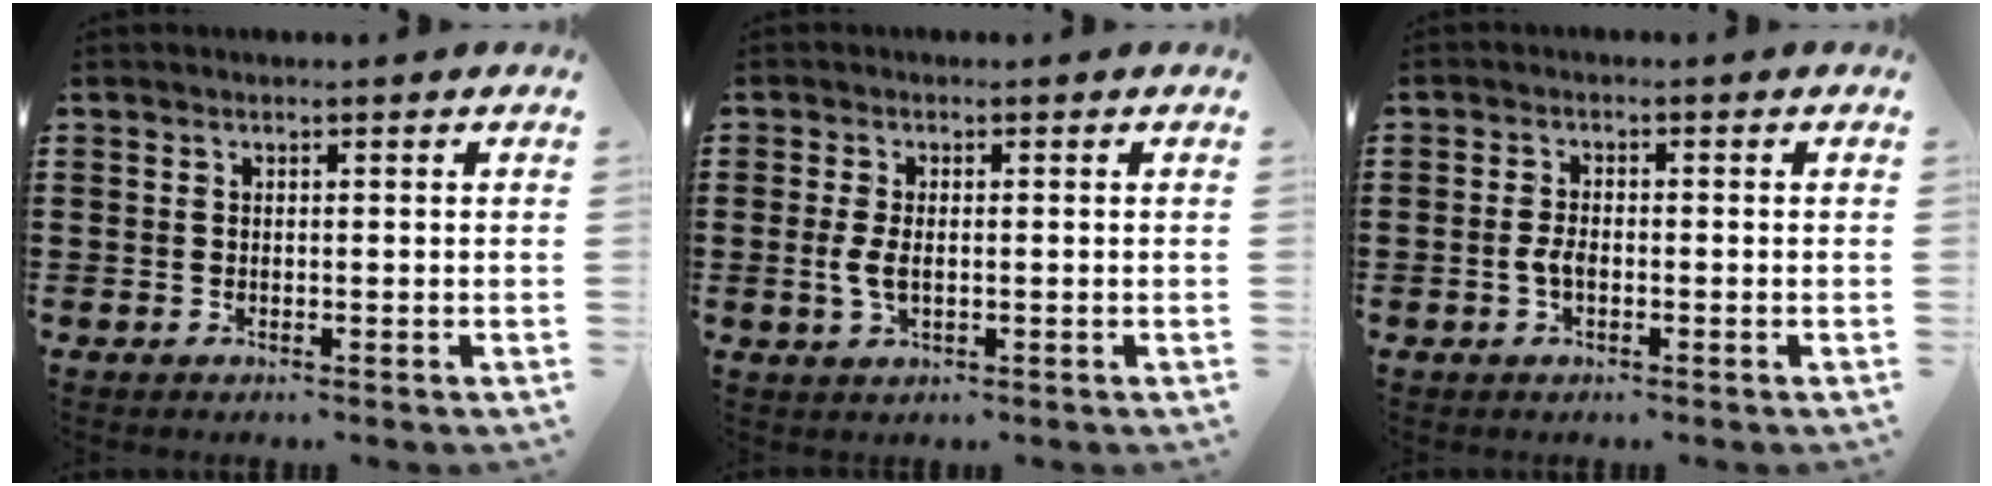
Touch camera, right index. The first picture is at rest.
{"total": 3.4, "force": [-0.2, 1.6, 2.9], "torque": [-0.072, -0.002, -0.009]}
{"total": 2.4, "force": [-0.7, 1.1, 2.0], "torque": [-0.053, -0.004, -0.017]}